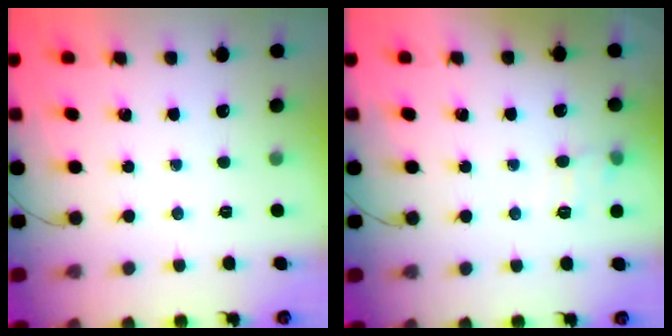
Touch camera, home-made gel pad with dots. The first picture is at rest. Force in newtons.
{"total": 6.1, "press": 5.6, "slide": 2.3}